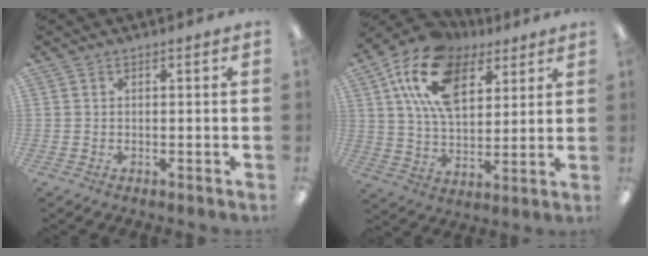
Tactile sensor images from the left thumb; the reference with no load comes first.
{"total": 18.5, "force": [9.5, 10.9, 11.5], "torque": [-0.208, -0.018, 0.173]}